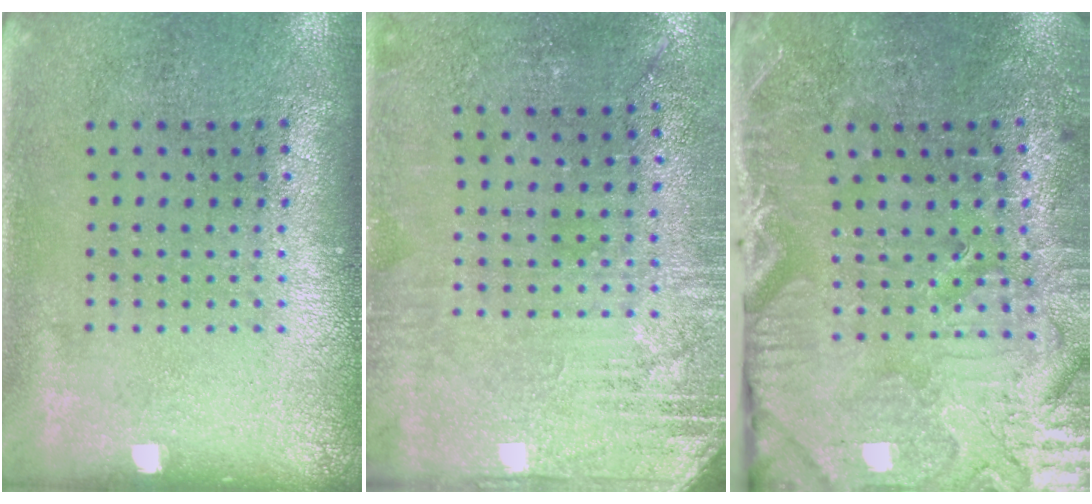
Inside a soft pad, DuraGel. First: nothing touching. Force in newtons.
{"total": 2.9, "press": 2.7, "slide": 1.1}
{"total": 3.9, "press": 3.9, "slide": 0.5}